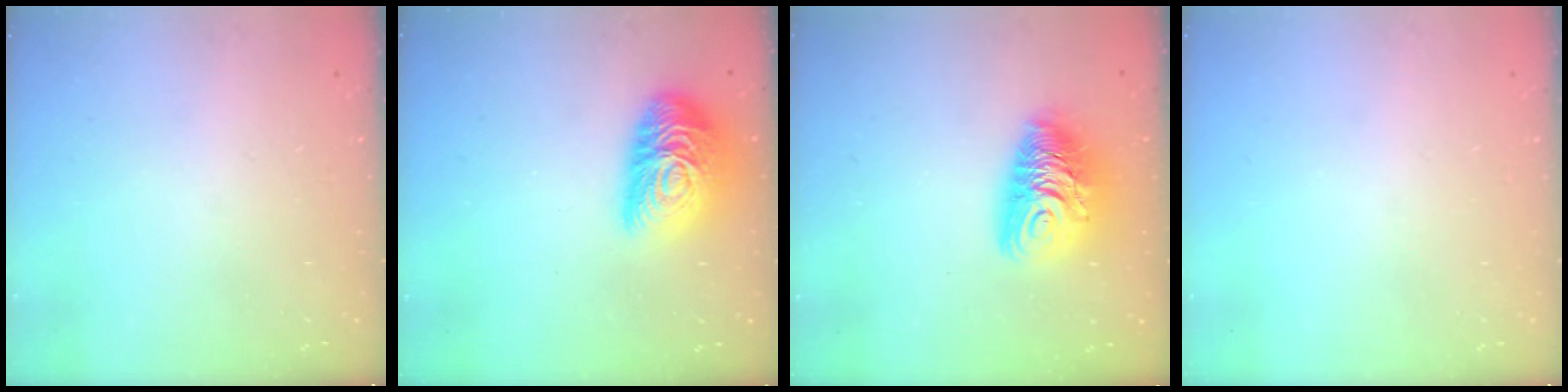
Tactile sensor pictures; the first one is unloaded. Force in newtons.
{"total": 17.5, "press": 17.4, "slide": 1.5}
{"total": 12.7, "press": 12.6, "slide": 1.3}
{"total": 0.0}